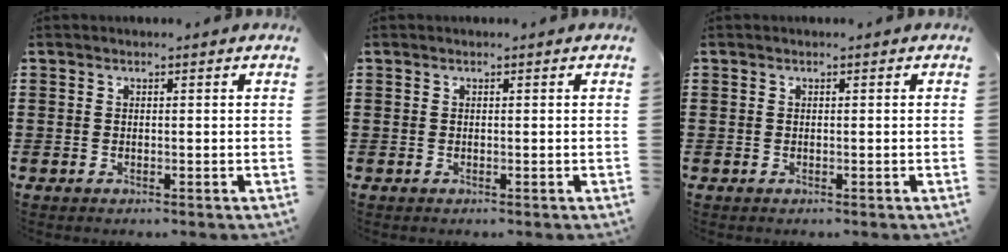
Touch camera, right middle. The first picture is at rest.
{"total": 0.0}
{"total": 0.0}